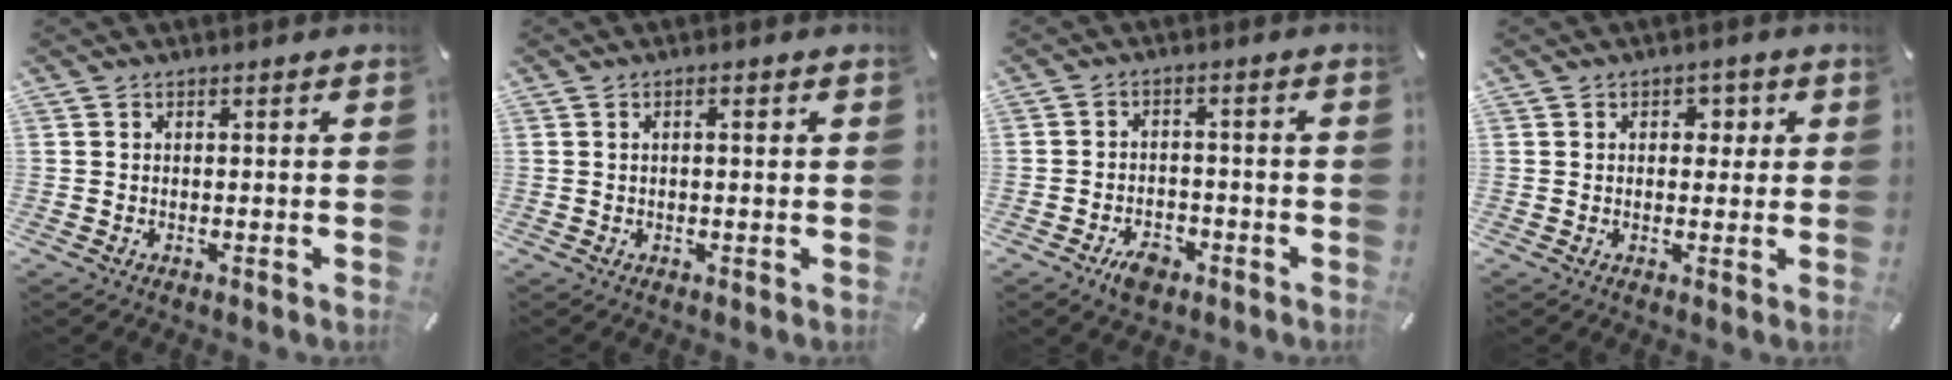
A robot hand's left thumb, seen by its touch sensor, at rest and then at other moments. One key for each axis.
{"total": 1.3, "fx": 0.2, "fy": 0.4, "fz": 1.2, "tx": -0.024, "ty": 0.004, "tz": 0.001}
{"total": 5.5, "fx": -3.4, "fy": 3.4, "fz": 2.7, "tx": -0.041, "ty": 0.017, "tz": -0.065}
{"total": 3.1, "fx": 0.7, "fy": 2.4, "fz": 1.8, "tx": -0.008, "ty": -0.003, "tz": 0.000}